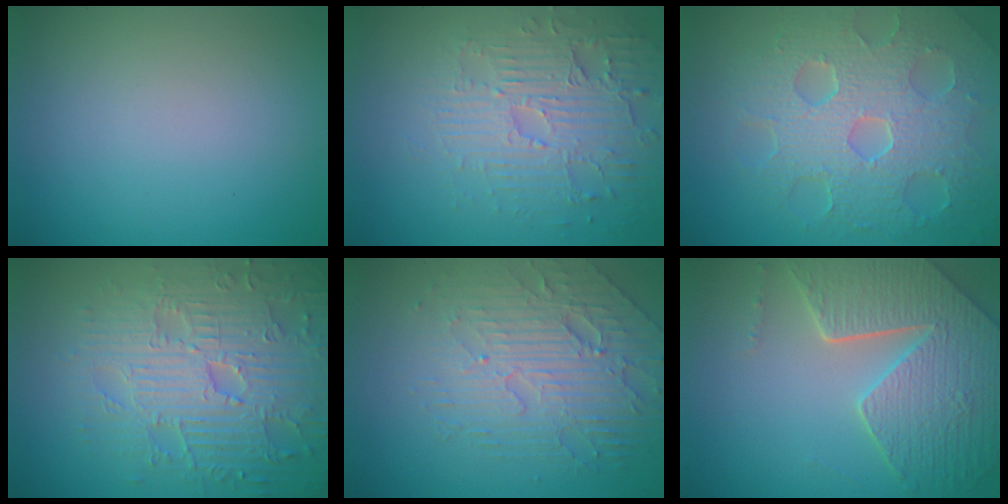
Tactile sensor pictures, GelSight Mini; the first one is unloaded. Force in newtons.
{"total": 4.1, "press": 3.9, "slide": 1.4}
{"total": 8.6, "press": 6.1, "slide": 6.1}
{"total": 7.9, "press": 6.1, "slide": 5.1}
{"total": 5.6, "press": 4.4, "slide": 3.4}
{"total": 7.8, "press": 5.8, "slide": 5.3}